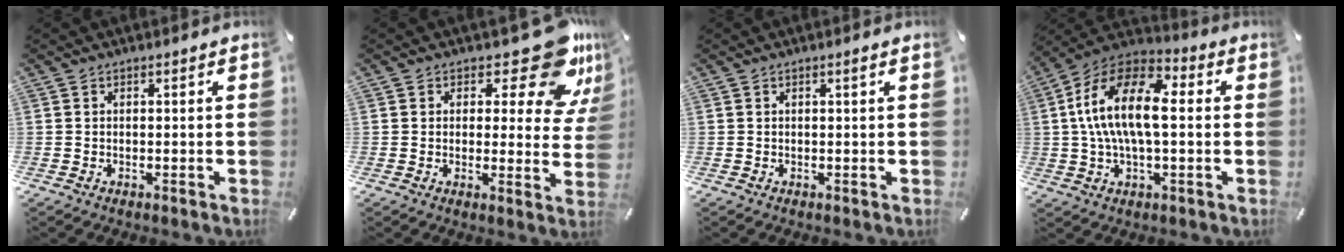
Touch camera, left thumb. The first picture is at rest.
{"total": 15.0, "force": [8.8, 6.2, 10.5], "torque": [-0.121, -0.066, 0.145]}
{"total": 0.8, "force": [0.3, -0.1, 0.8], "torque": [-0.014, 0.000, 0.005]}
{"total": 15.8, "force": [1.2, 7.8, 13.7], "torque": [-0.286, 0.005, 0.020]}